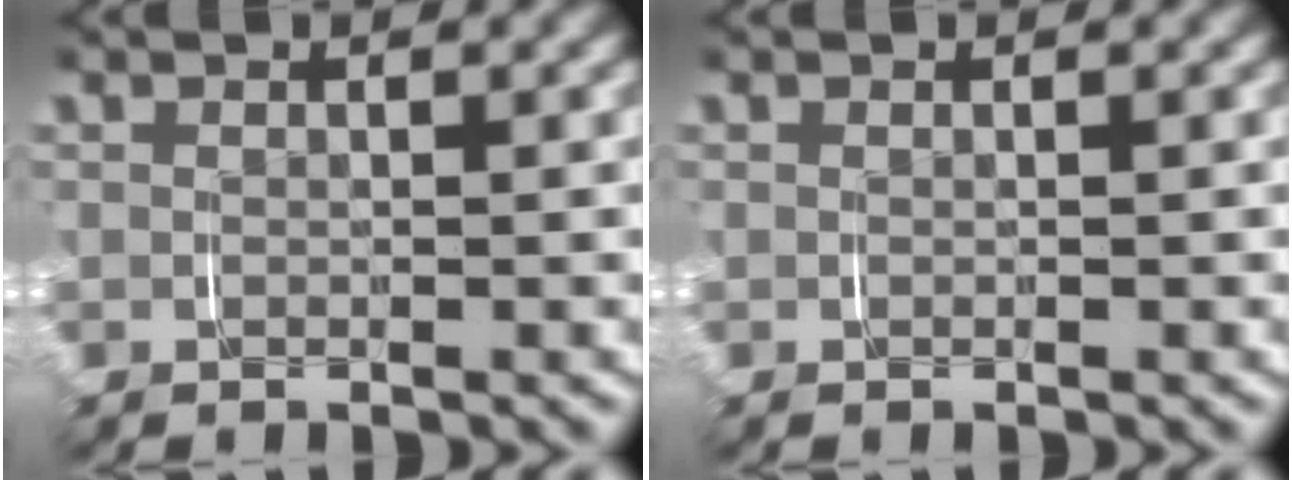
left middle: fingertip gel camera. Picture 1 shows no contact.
{"total": 0.0}